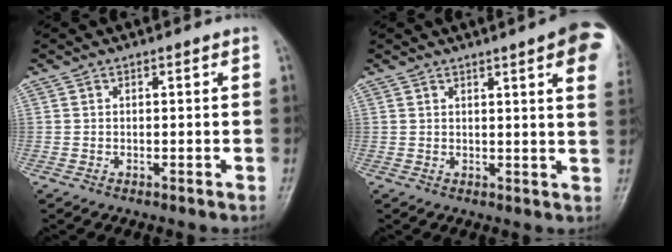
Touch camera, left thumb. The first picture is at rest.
{"total": 11.4, "force": [5.5, 1.9, 9.9], "torque": [-0.101, -0.012, 0.054]}